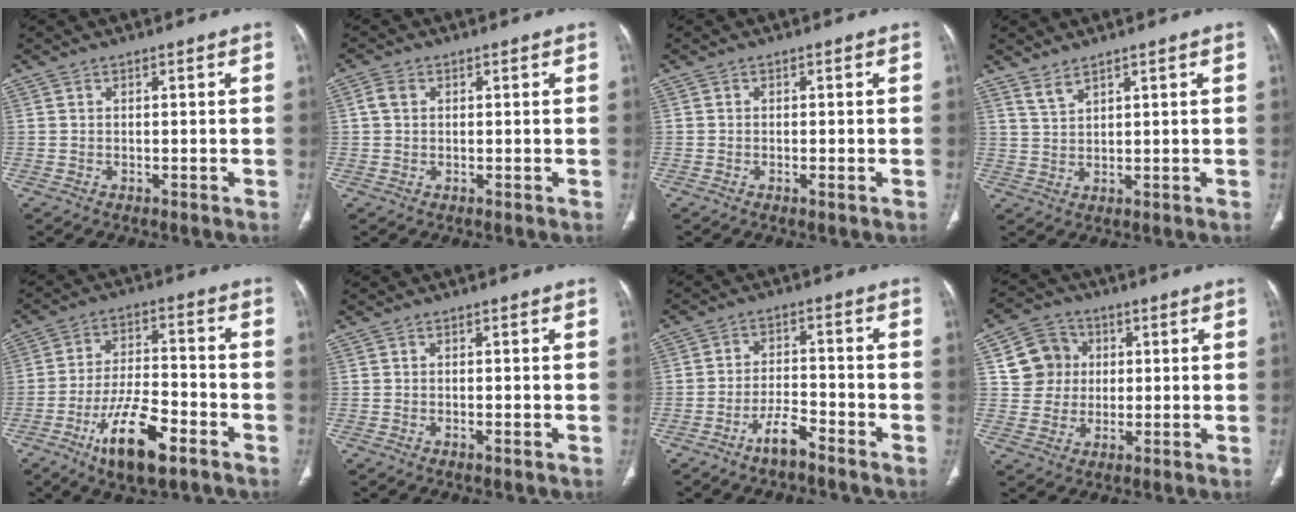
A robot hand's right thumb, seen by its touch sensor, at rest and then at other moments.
{"total": 2.3, "force": [0.6, 1.7, 1.4], "torque": [-0.031, 0.007, 0.011]}
{"total": 1.0, "force": [-0.4, 0.2, 0.9], "torque": [-0.017, -0.002, -0.007]}
{"total": 2.8, "force": [2.4, 0.6, 1.2], "torque": [-0.024, -0.014, 0.056]}
{"total": 13.5, "force": [-7.1, 4.9, 10.3], "torque": [-0.175, 0.031, -0.120]}
{"total": 0.7, "force": [-0.3, 0.1, 0.7], "torque": [-0.012, -0.002, -0.005]}
{"total": 5.2, "force": [-3.9, 1.7, 3.0], "torque": [-0.049, 0.031, -0.074]}
{"total": 9.0, "force": [1.8, 8.4, 2.5], "torque": [-0.012, 0.006, 0.028]}